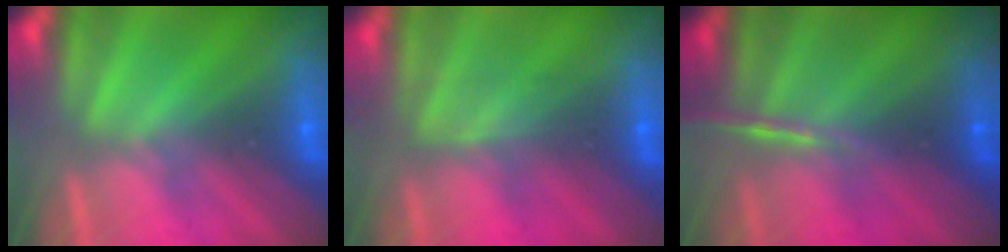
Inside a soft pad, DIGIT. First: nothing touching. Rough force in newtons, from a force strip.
{"total": 2.4}
{"total": 1.5}